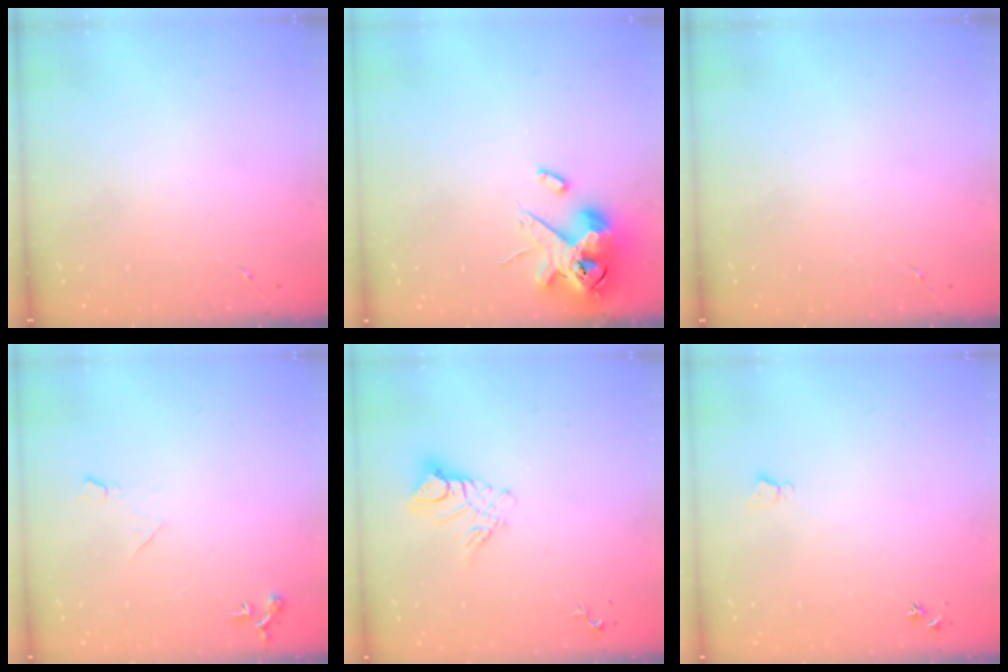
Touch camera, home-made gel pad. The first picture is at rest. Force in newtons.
{"total": 14.5, "press": 14.3, "slide": 2.4}
{"total": 0.0}
{"total": 7.0, "press": 7.0, "slide": 0.8}
{"total": 10.2, "press": 10.1, "slide": 0.8}
{"total": 3.9, "press": 3.9, "slide": 0.4}